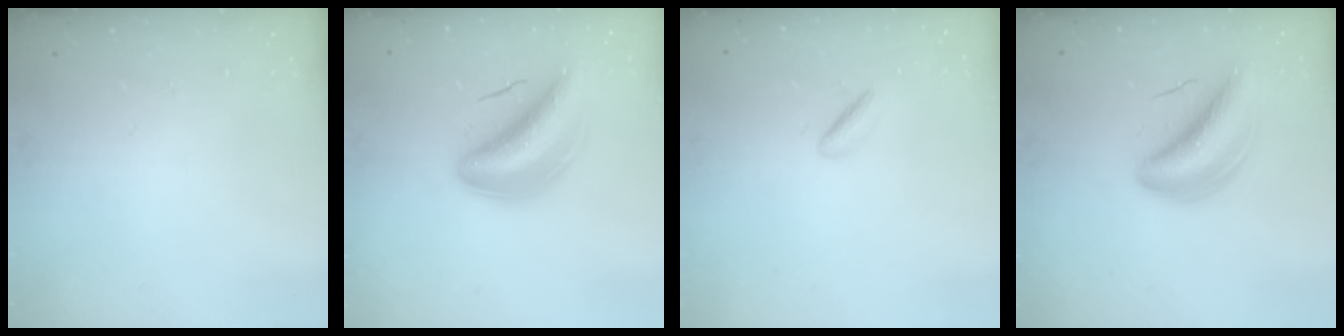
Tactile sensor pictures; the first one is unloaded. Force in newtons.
{"total": 8.5, "press": 8.0, "slide": 2.8}
{"total": 2.2, "press": 1.9, "slide": 1.1}
{"total": 7.6, "press": 7.4, "slide": 1.9}